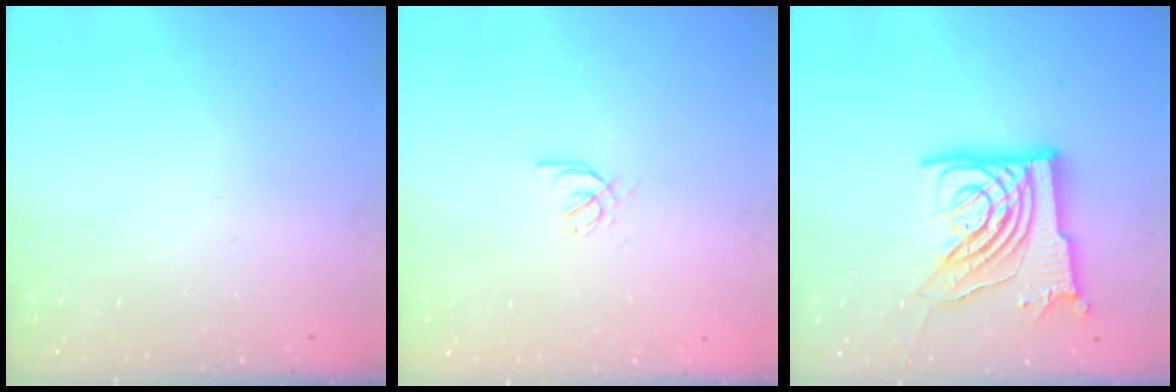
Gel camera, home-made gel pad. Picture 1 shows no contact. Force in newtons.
{"total": 2.6, "press": 2.6, "slide": 0.4}
{"total": 19.2, "press": 19.1, "slide": 2.3}